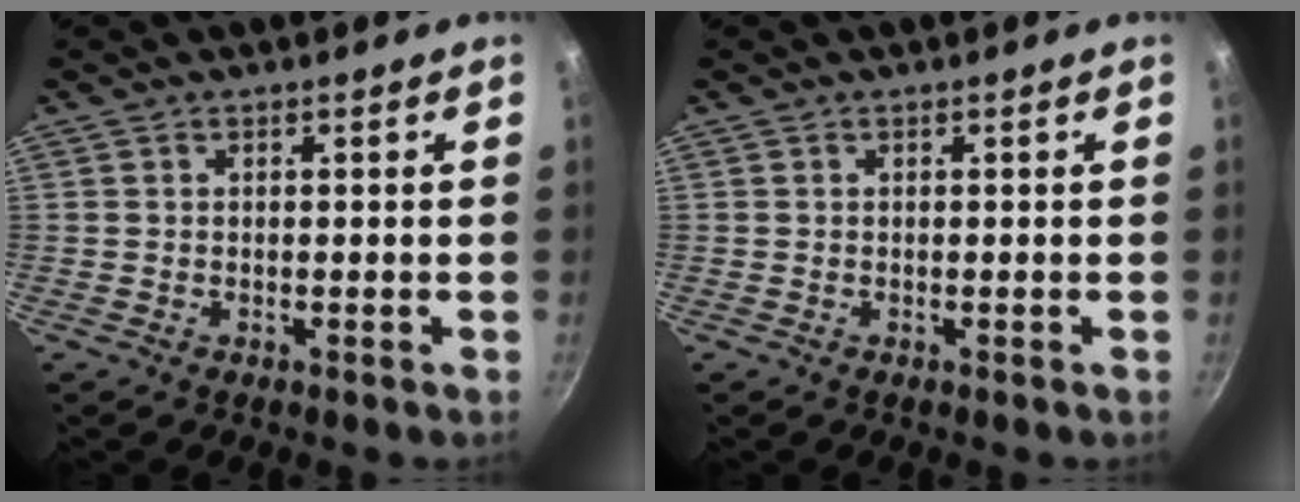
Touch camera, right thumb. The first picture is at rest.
{"total": 0.0}